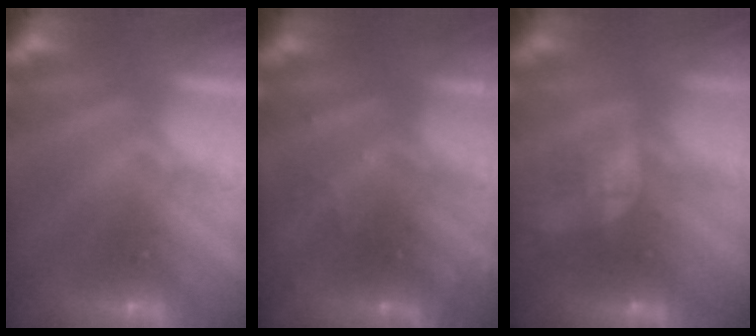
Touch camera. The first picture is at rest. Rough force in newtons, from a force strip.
{"total": 2.9}
{"total": 4.8}